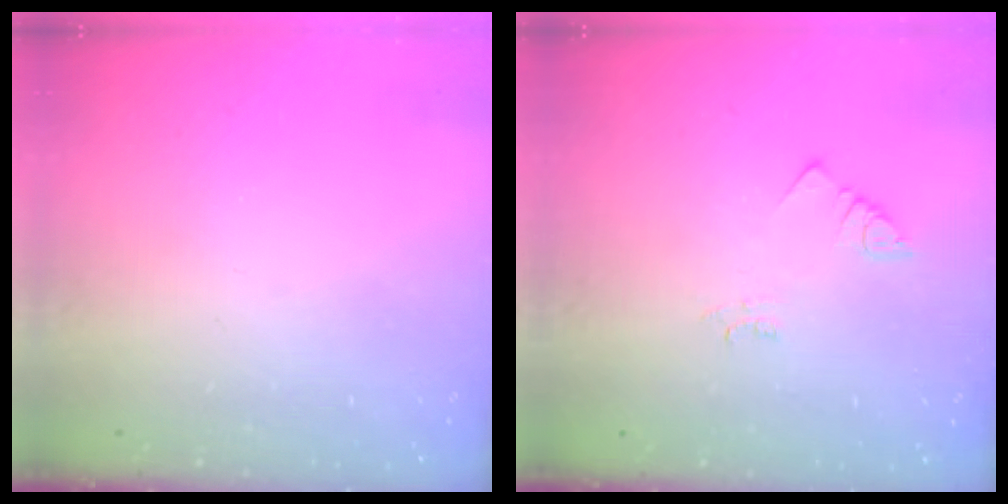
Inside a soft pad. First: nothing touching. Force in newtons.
{"total": 2.5, "press": 2.5, "slide": 0.5}